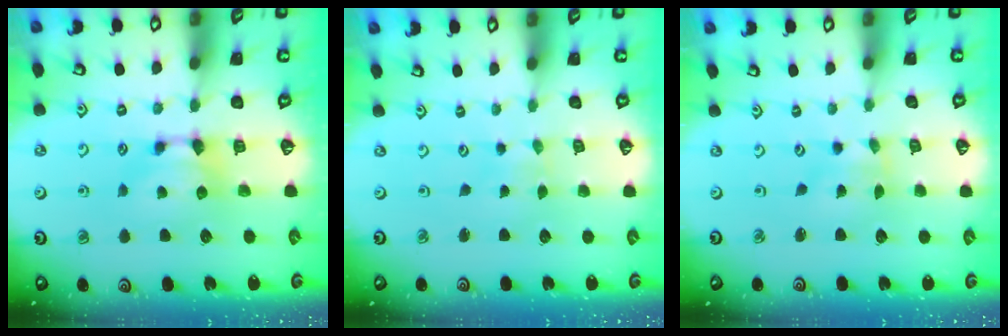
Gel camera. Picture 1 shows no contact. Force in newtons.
{"total": 4.4, "press": 4.4, "slide": 0.1}
{"total": 3.0, "press": 2.9, "slide": 0.9}